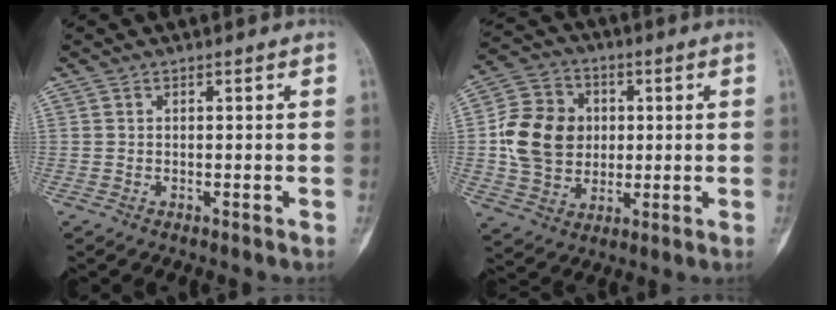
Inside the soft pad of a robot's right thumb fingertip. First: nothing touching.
{"total": 14.2, "force": [0.9, 11.8, 7.9], "torque": [-0.121, 0.011, 0.019]}